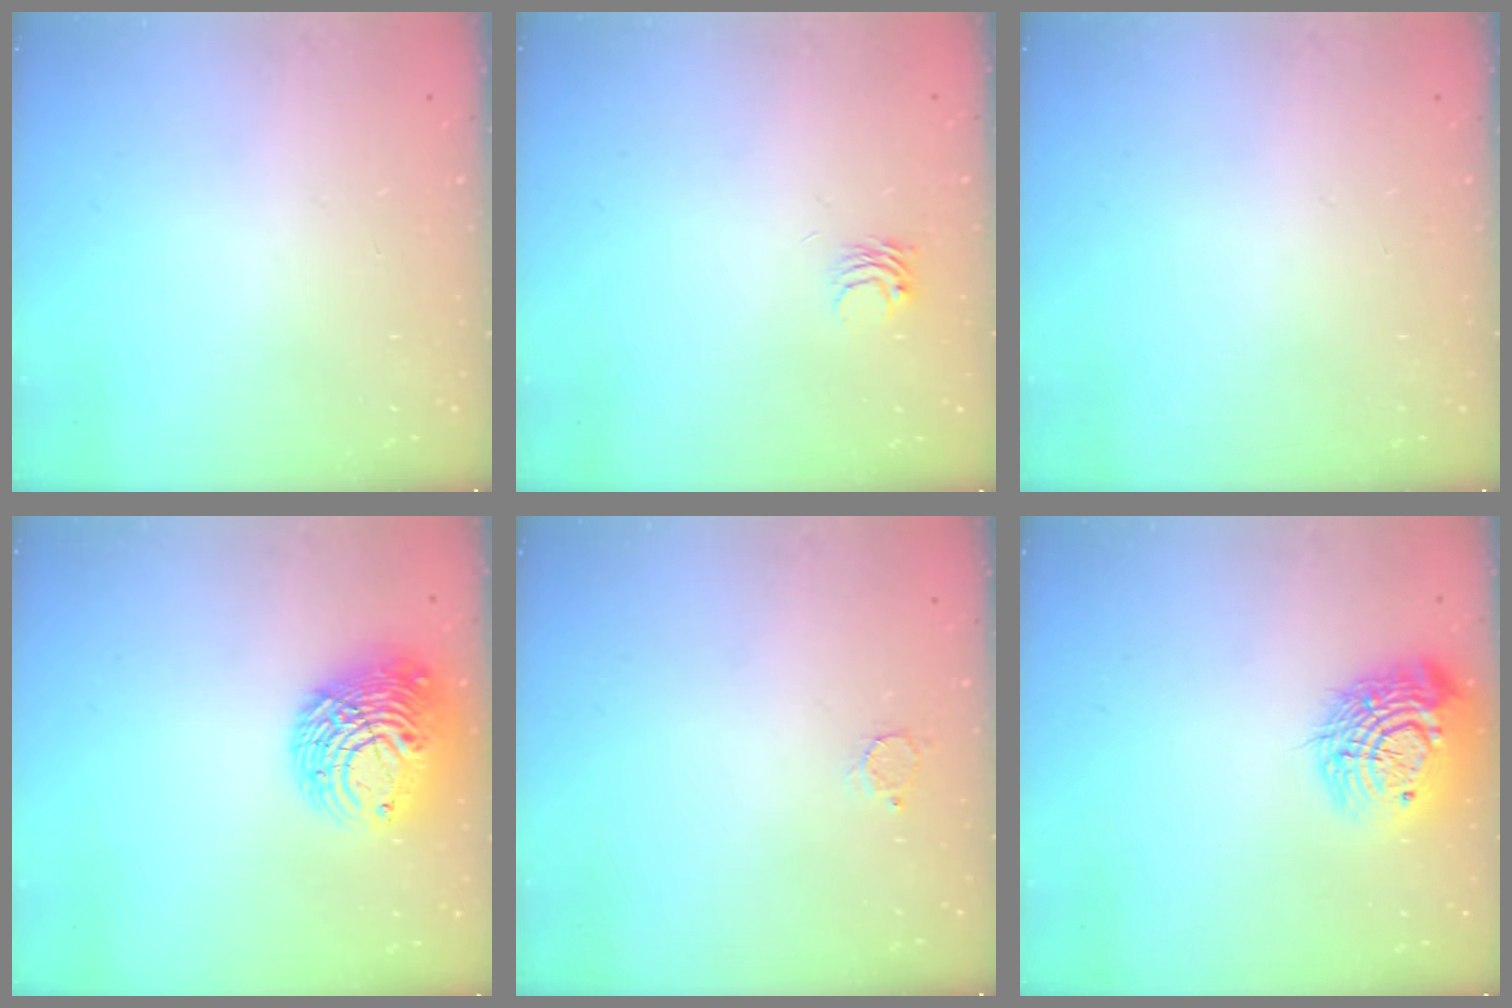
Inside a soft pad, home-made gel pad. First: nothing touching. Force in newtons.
{"total": 3.3, "press": 3.3, "slide": 0.0}
{"total": 0.0}
{"total": 13.1, "press": 13.0, "slide": 1.4}
{"total": 2.3, "press": 2.3, "slide": 0.2}
{"total": 15.9, "press": 15.9, "slide": 1.0}